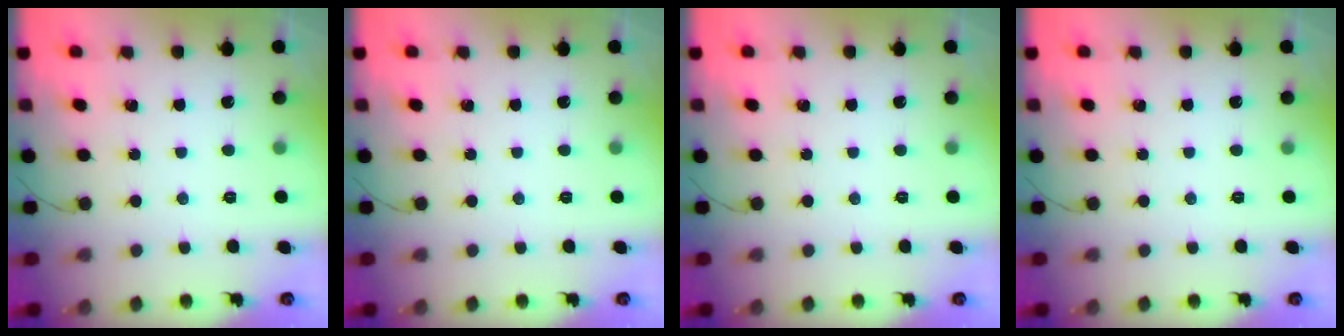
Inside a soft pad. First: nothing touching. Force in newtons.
{"total": 0.0}
{"total": 0.0}
{"total": 0.0}